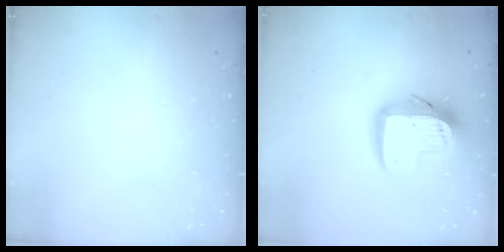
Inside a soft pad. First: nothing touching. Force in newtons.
{"total": 14.4, "press": 14.3, "slide": 1.4}